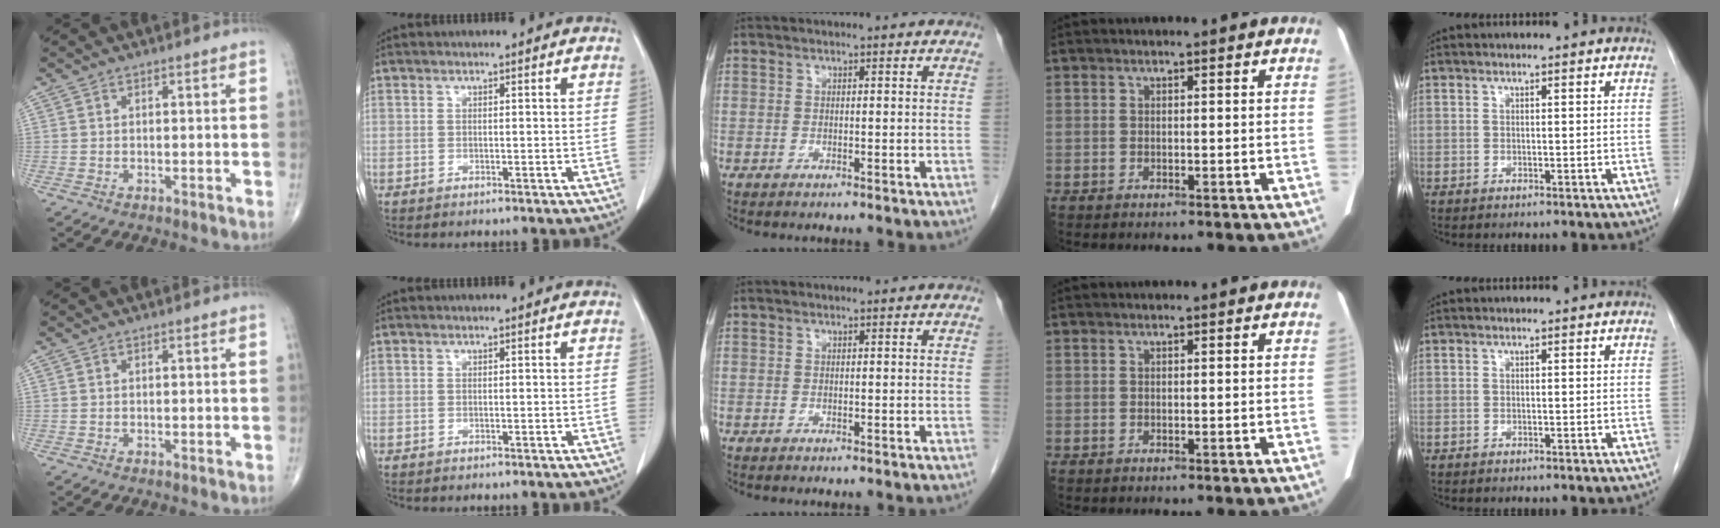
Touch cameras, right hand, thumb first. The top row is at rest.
{}